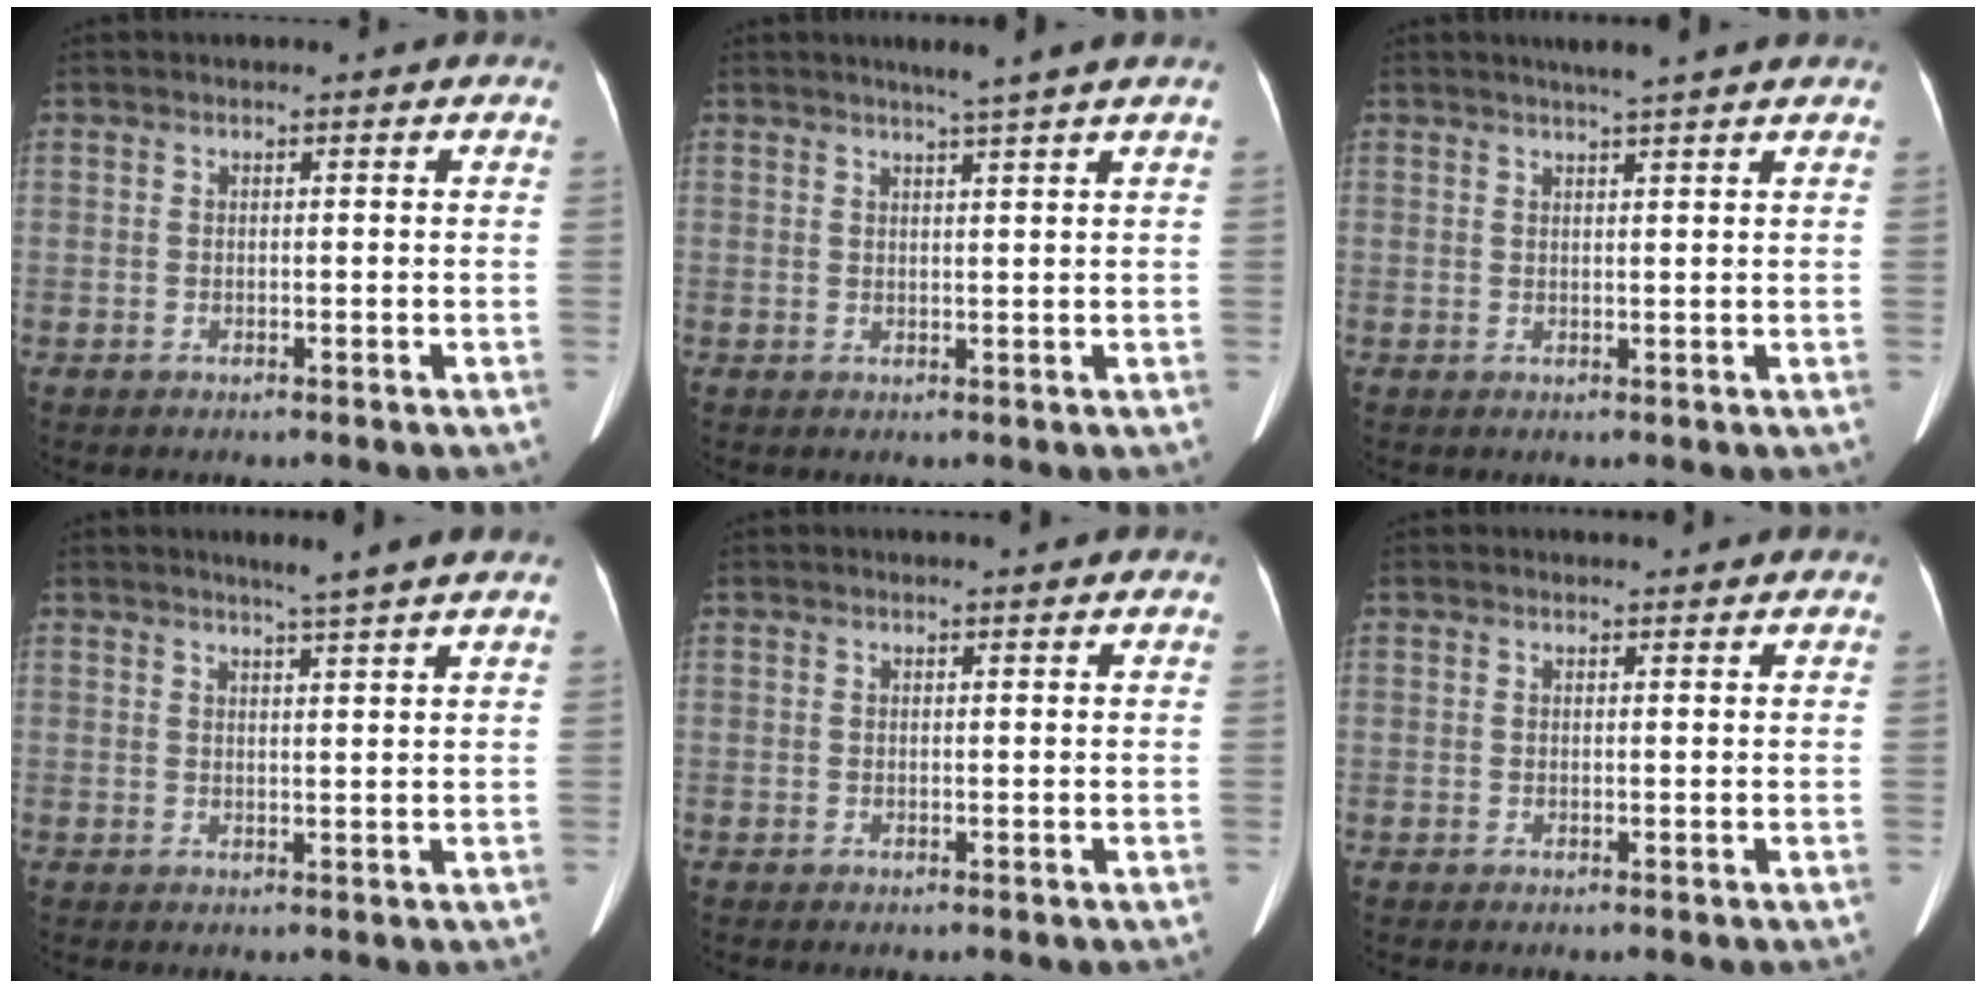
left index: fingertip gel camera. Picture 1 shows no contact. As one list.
[{"total": 3.4, "force": [2.7, -1.1, 1.7], "torque": [-0.023, -0.003, 0.041]}, {"total": 4.6, "force": [3.9, -0.6, 2.4], "torque": [-0.033, 0.010, 0.051]}, {"total": 3.8, "force": [3.2, -1.1, 1.9], "torque": [-0.028, -0.002, 0.045]}, {"total": 0.9, "force": [0.8, 0.0, 0.3], "torque": [-0.007, 0.004, 0.013]}, {"total": 1.5, "force": [1.4, 0.3, 0.4], "torque": [-0.009, 0.010, 0.021]}]